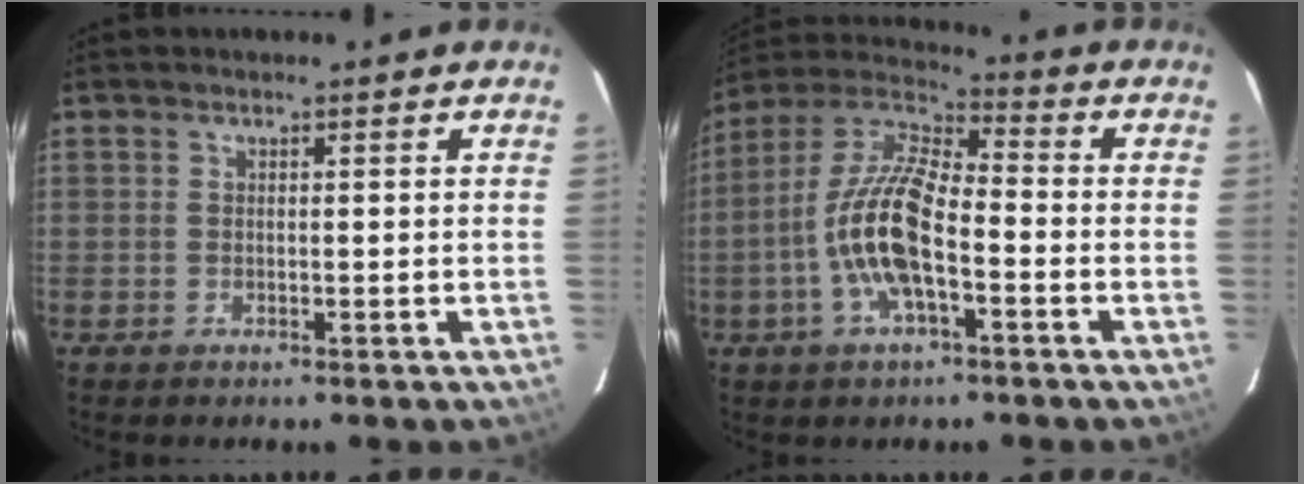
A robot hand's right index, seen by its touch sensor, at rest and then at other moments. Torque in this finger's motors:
{"motor_torque": [1.82, -0.32, 1.05, 0.21]}